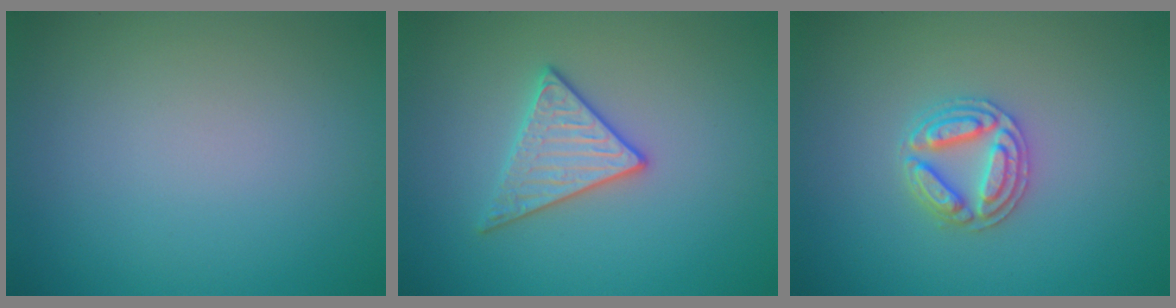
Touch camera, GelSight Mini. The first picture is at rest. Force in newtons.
{"total": 2.9, "press": 2.9, "slide": 0.4}
{"total": 2.9, "press": 2.9, "slide": 0.5}